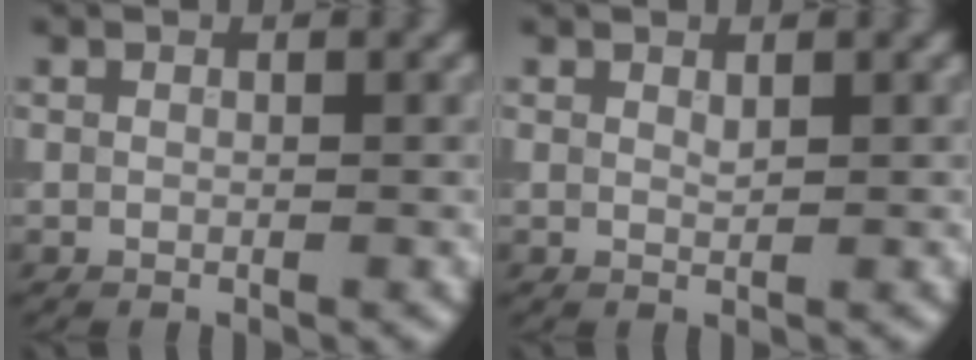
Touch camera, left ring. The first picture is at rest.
{"total": 0.5, "force": [0.4, 0.1, 0.3], "torque": [-0.007, -0.002, 0.009]}